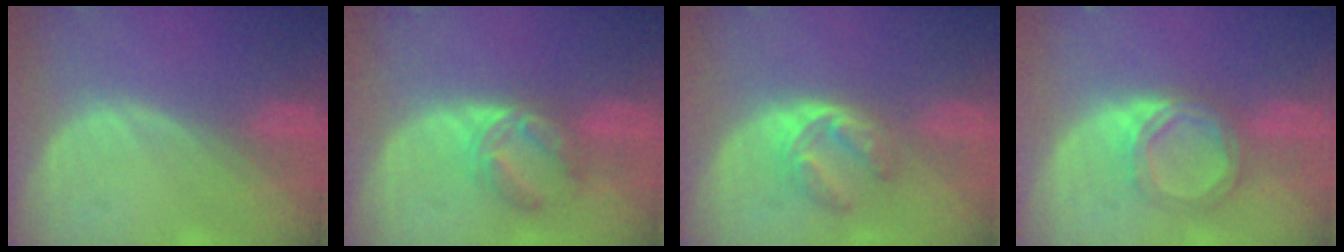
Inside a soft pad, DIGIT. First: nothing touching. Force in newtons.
{"total": 5.5, "press": 5.4, "slide": 1.0}
{"total": 5.2, "press": 4.8, "slide": 2.0}
{"total": 5.4, "press": 5.2, "slide": 1.6}